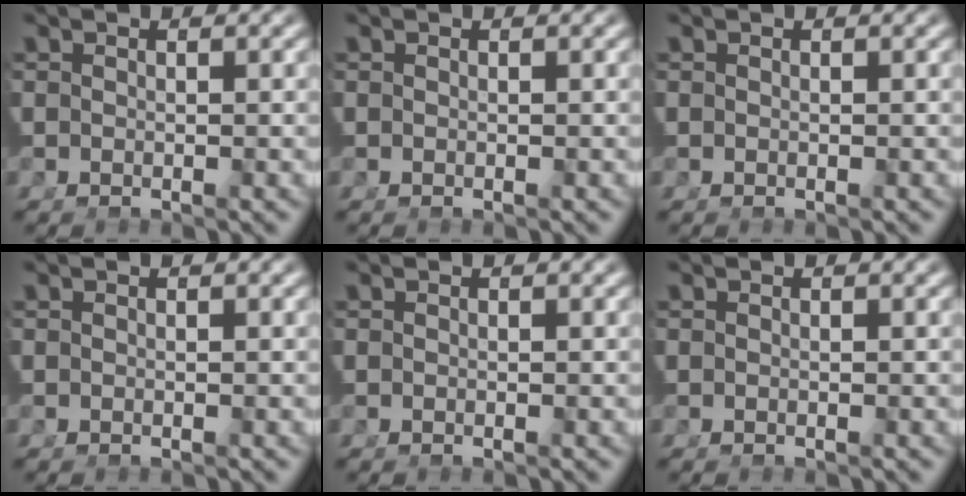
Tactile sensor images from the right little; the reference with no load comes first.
{"total": 0.0}
{"total": 0.0}
{"total": 0.0}
{"total": 0.0}
{"total": 0.0}